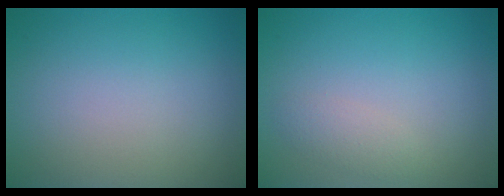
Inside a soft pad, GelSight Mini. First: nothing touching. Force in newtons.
{"total": 1.4, "press": 1.4, "slide": 0.1}